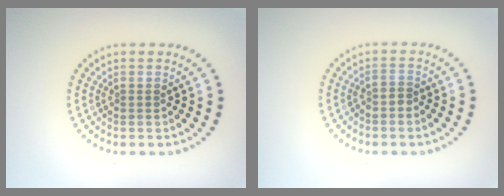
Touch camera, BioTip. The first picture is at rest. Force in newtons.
{"total": 0.9, "press": 0.6, "slide": 0.7}